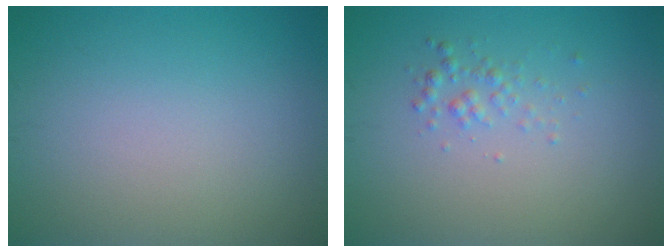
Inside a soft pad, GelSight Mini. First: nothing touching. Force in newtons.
{"total": 1.2, "press": 1.2, "slide": 0.1}